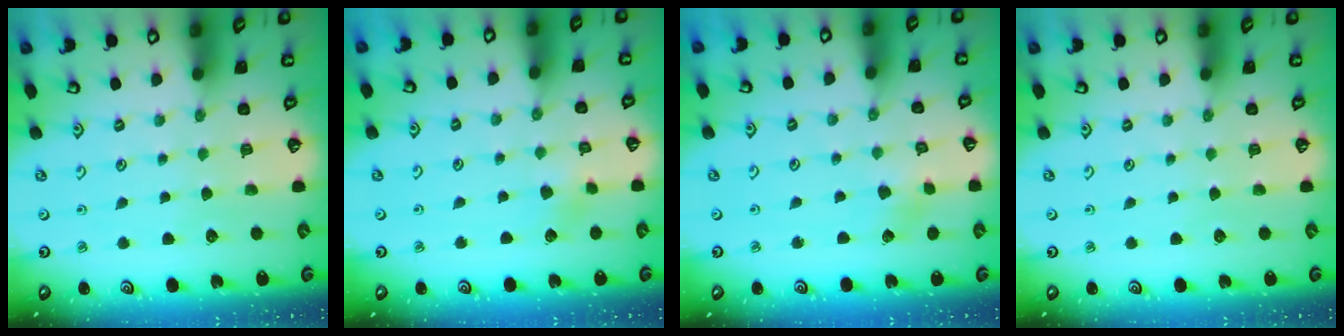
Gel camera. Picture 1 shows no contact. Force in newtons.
{"total": 2.5, "press": 2.5, "slide": 0.4}
{"total": 2.6, "press": 2.6, "slide": 0.4}
{"total": 0.0}